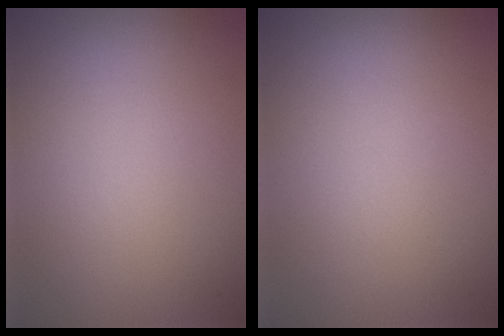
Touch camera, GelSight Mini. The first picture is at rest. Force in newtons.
{"total": 0.0}